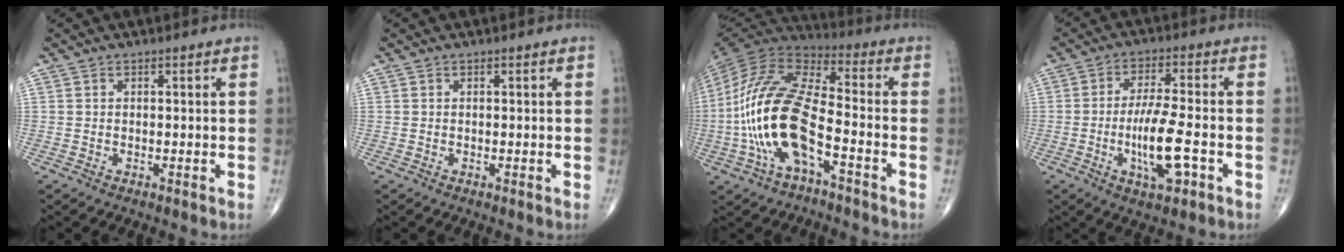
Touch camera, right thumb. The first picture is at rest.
{"total": 0.0}
{"total": 19.4, "force": [-5.5, 7.7, 17.0], "torque": [-0.357, 0.042, -0.103]}
{"total": 10.4, "force": [-3.0, 2.8, 9.6], "torque": [-0.179, 0.009, -0.051]}